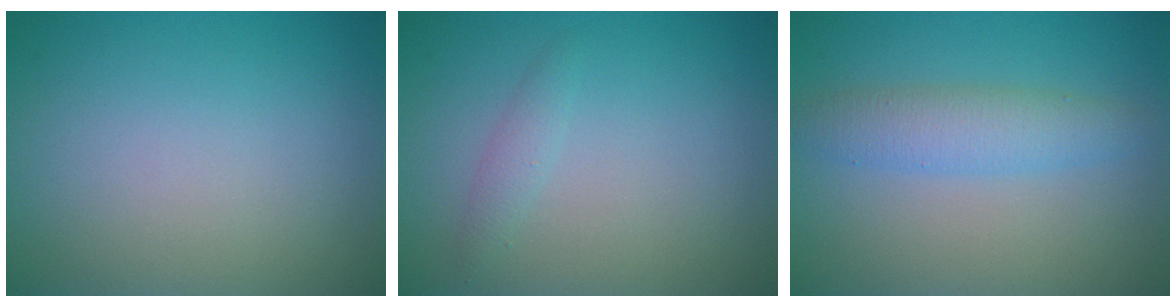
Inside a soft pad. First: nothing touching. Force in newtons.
{"total": 1.1, "press": 1.1, "slide": 0.0}
{"total": 3.3, "press": 3.3, "slide": 0.1}